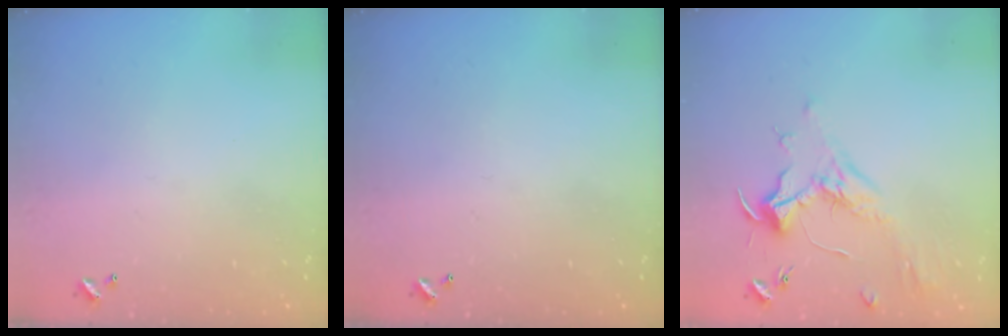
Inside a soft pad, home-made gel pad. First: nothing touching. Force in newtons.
{"total": 0.0}
{"total": 2.0, "press": 1.9, "slide": 0.7}